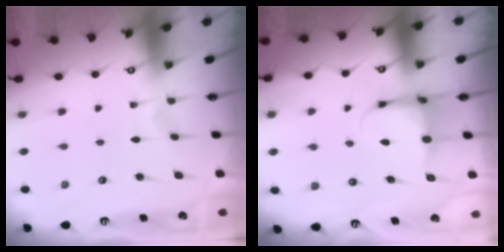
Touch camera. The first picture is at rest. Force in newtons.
{"total": 5.3, "press": 5.2, "slide": 1.1}